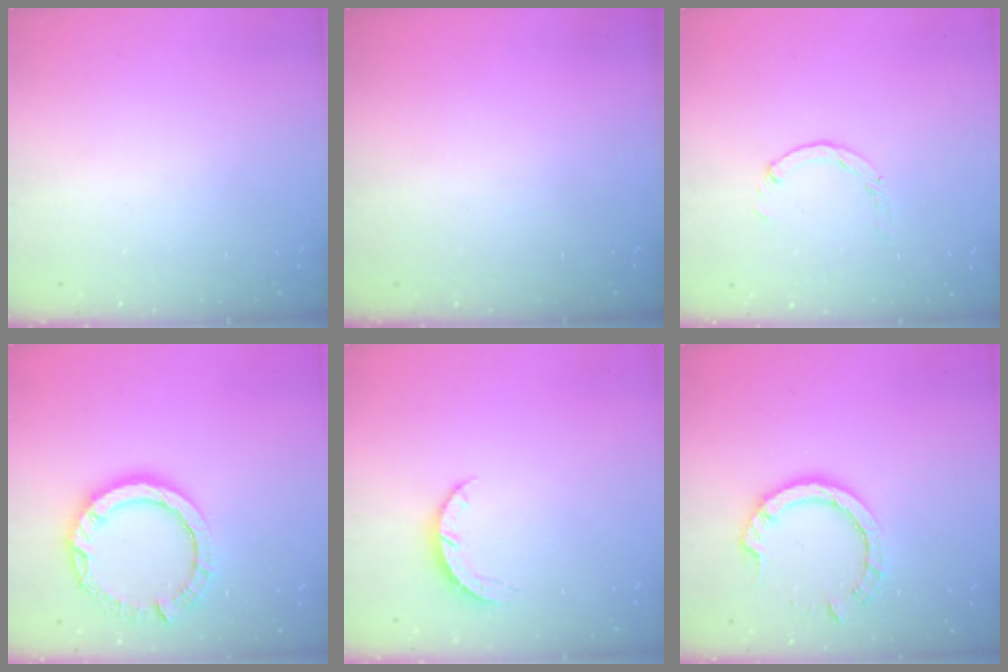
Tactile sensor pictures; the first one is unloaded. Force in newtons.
{"total": 0.0}
{"total": 1.5, "press": 1.5, "slide": 0.2}
{"total": 11.7, "press": 11.6, "slide": 1.4}
{"total": 3.6, "press": 3.5, "slide": 0.5}
{"total": 8.5, "press": 8.4, "slide": 1.0}